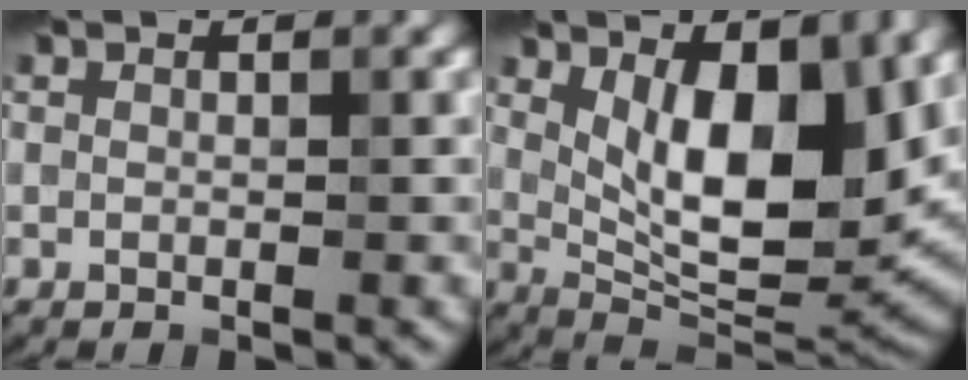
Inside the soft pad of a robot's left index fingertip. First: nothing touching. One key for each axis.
{"total": 10.9, "fx": 2.8, "fy": 4.4, "fz": 9.6, "tx": -0.146, "ty": -0.011, "tz": 0.049}